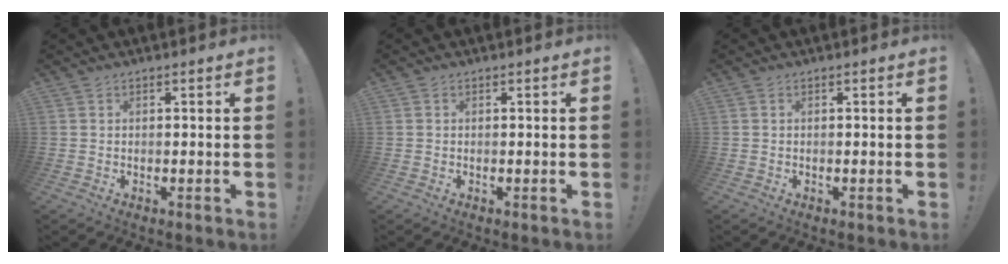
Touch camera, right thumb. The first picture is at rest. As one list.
[{"total": 0.0}, {"total": 0.0}]